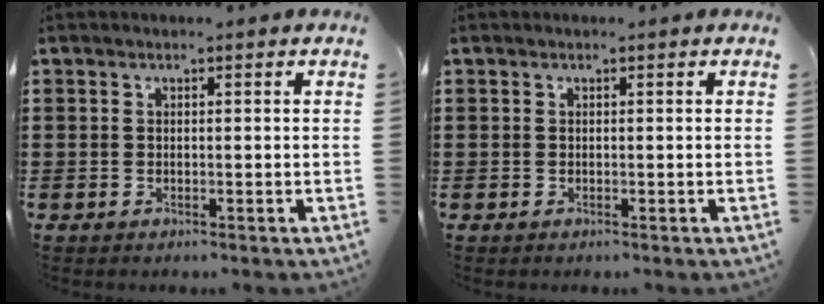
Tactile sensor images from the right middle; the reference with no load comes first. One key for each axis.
{"total": 0.0}